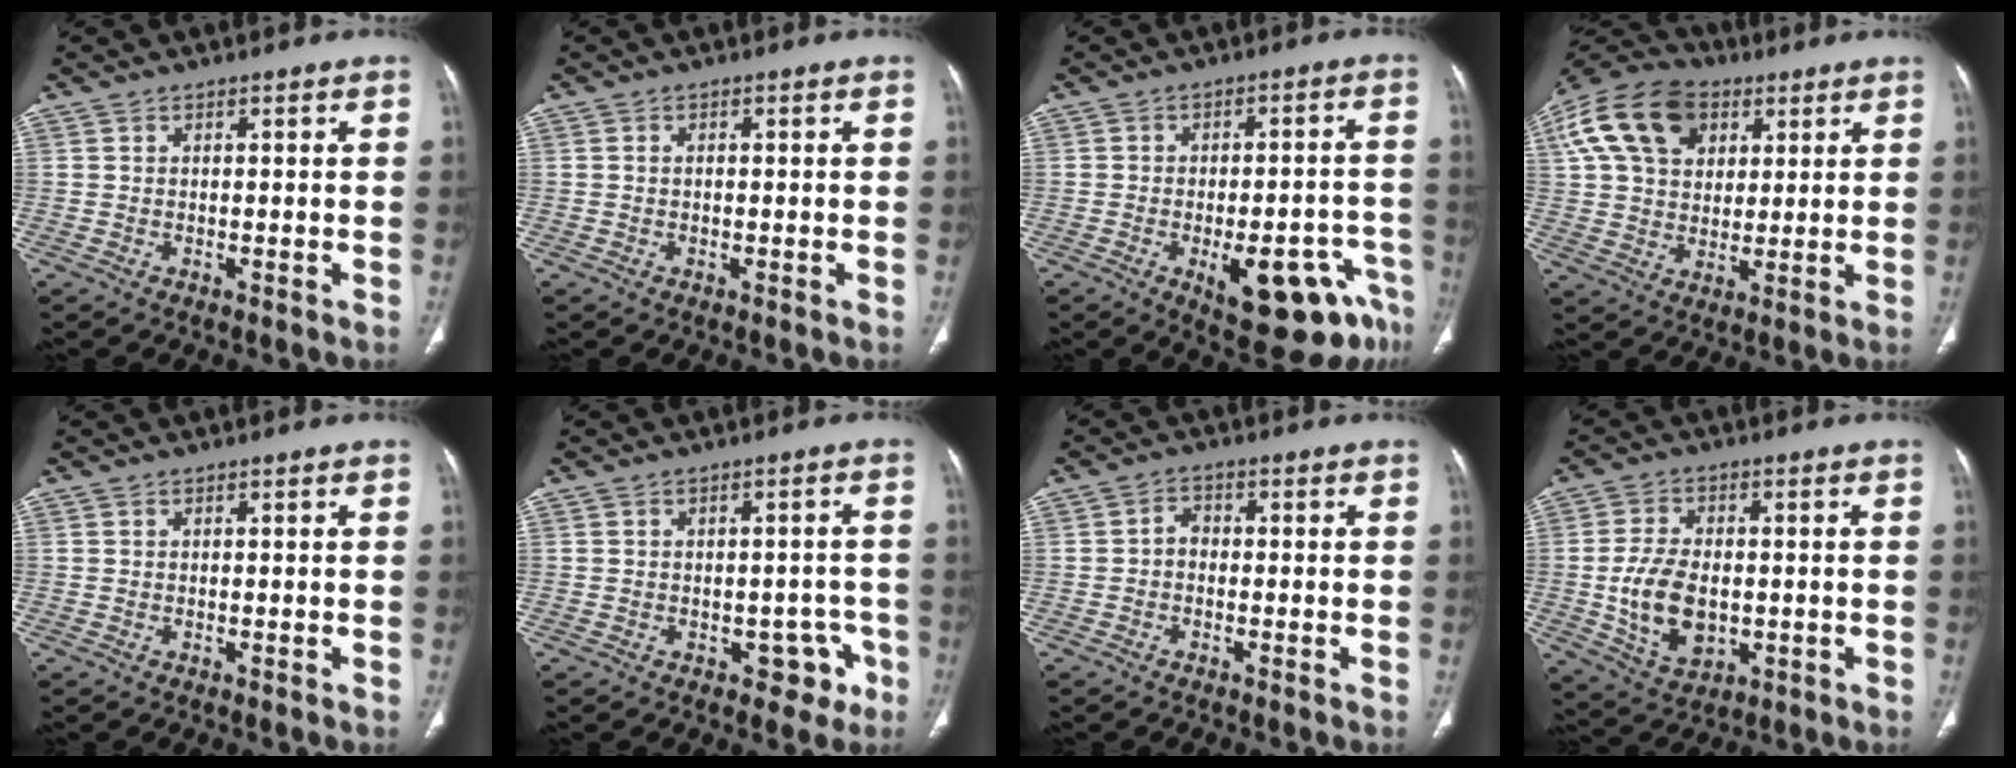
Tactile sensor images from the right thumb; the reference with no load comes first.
{"total": 0.6, "force": [0.0, 0.4, 0.5], "torque": [-0.010, 0.004, 0.000]}
{"total": 15.7, "force": [-8.1, 6.2, 11.9], "torque": [-0.089, 0.047, -0.095]}
{"total": 17.5, "force": [6.6, 12.4, 10.5], "torque": [-0.189, 0.005, 0.110]}
{"total": 0.0}
{"total": 5.0, "force": [-2.4, 3.4, 2.7], "torque": [-0.001, 0.023, -0.025]}
{"total": 2.3, "force": [-0.7, 1.7, 1.4], "torque": [-0.015, 0.013, -0.020]}
{"total": 11.2, "force": [-1.2, 7.2, 8.5], "torque": [-0.143, -0.002, -0.011]}